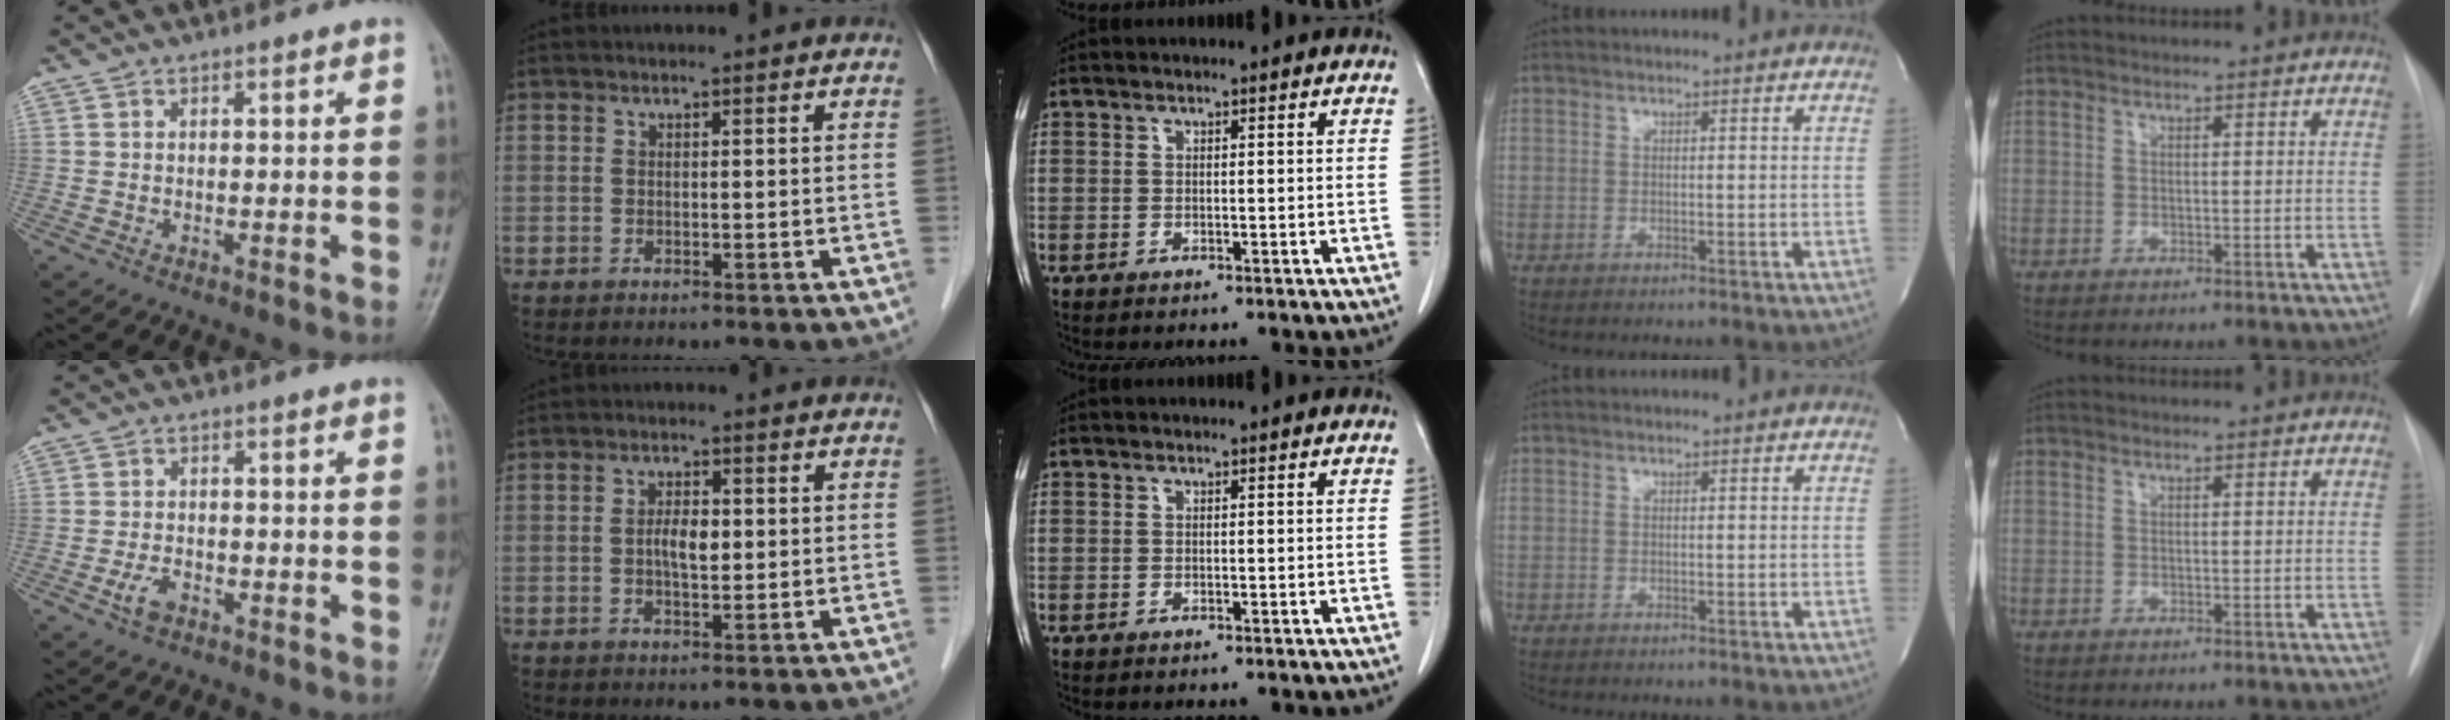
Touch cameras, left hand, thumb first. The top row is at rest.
{"thumb": {"total": 3.2, "force": [-1.7, 1.8, 2.0], "torque": [-0.042, 0.009, -0.031]}, "index": {"total": 3.3, "force": [0.1, 1.4, 3.0], "torque": [-0.056, 0.002, -0.001]}}